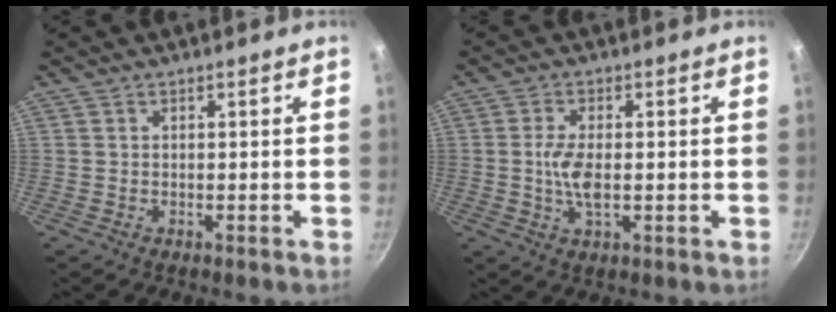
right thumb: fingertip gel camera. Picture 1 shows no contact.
{"total": 5.6, "force": [-0.3, 2.4, 5.1], "torque": [-0.107, -0.003, -0.010]}